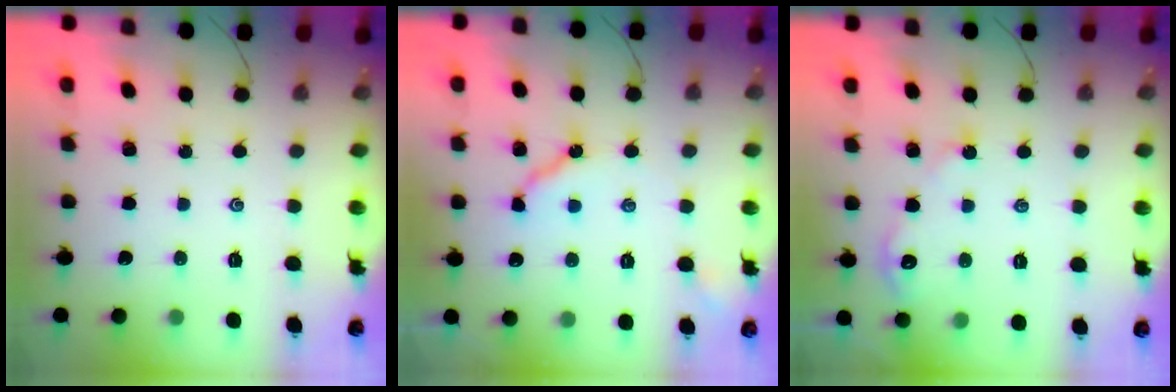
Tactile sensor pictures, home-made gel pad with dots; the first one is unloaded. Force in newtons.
{"total": 6.7, "press": 6.6, "slide": 0.8}
{"total": 3.6, "press": 3.6, "slide": 0.4}